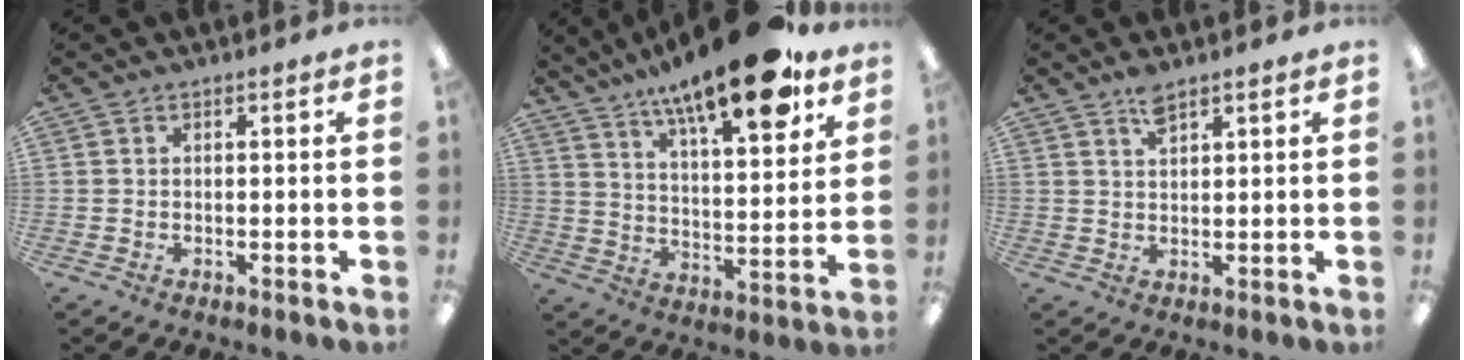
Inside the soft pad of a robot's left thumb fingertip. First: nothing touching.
{"total": 19.5, "force": [14.1, 5.8, 12.2], "torque": [-0.186, -0.085, 0.229]}
{"total": 3.6, "force": [2.7, 1.2, 2.1], "torque": [-0.038, -0.001, 0.046]}